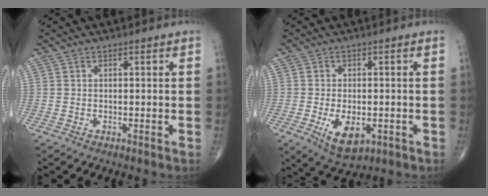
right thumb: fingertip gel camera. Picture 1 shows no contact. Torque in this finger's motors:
{"motor_torque": [-0.17, 0.39, 0.02, -0.19, 0.16]}